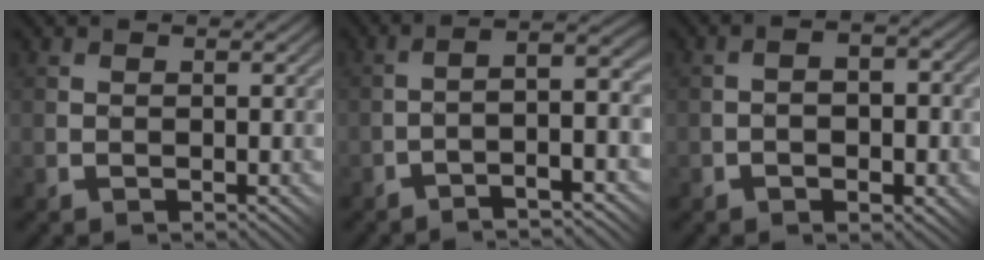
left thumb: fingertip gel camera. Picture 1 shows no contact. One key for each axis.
{"total": 6.7, "fx": -2.4, "fy": 0.8, "fz": 6.1, "tx": -0.084, "ty": 0.027, "tz": -0.047}
{"total": 4.9, "fx": -1.0, "fy": 2.7, "fz": 4.0, "tx": -0.058, "ty": 0.000, "tz": -0.006}